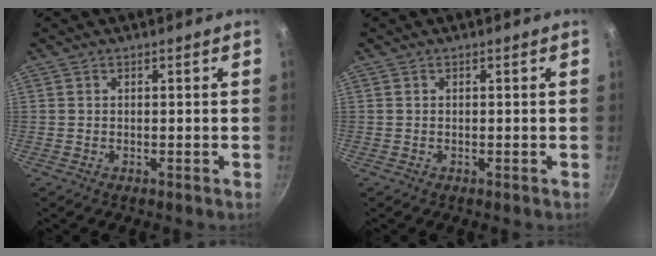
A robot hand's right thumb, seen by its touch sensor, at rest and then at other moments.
{"total": 0.0}